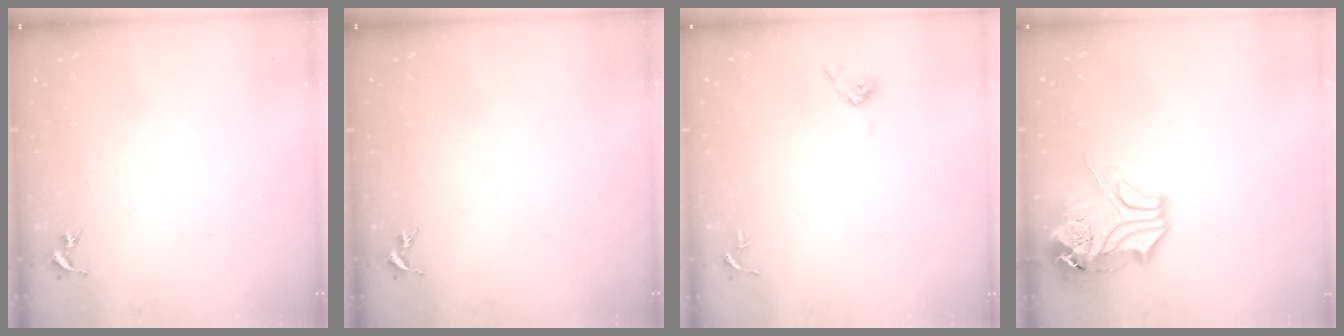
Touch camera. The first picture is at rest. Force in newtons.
{"total": 0.0}
{"total": 6.2, "press": 6.2, "slide": 0.6}
{"total": 13.1, "press": 13.0, "slide": 1.9}